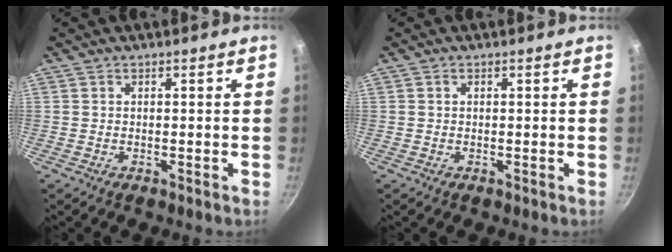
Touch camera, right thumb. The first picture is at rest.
{"total": 0.0}